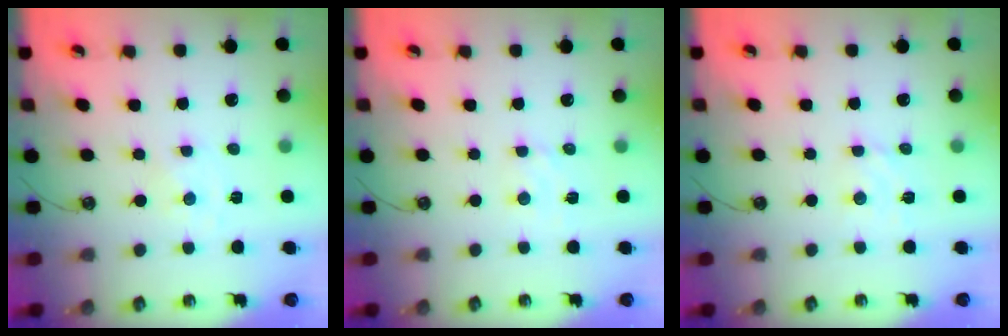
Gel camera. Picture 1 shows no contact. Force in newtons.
{"total": 2.4, "press": 2.4, "slide": 0.4}
{"total": 2.8, "press": 2.8, "slide": 0.1}